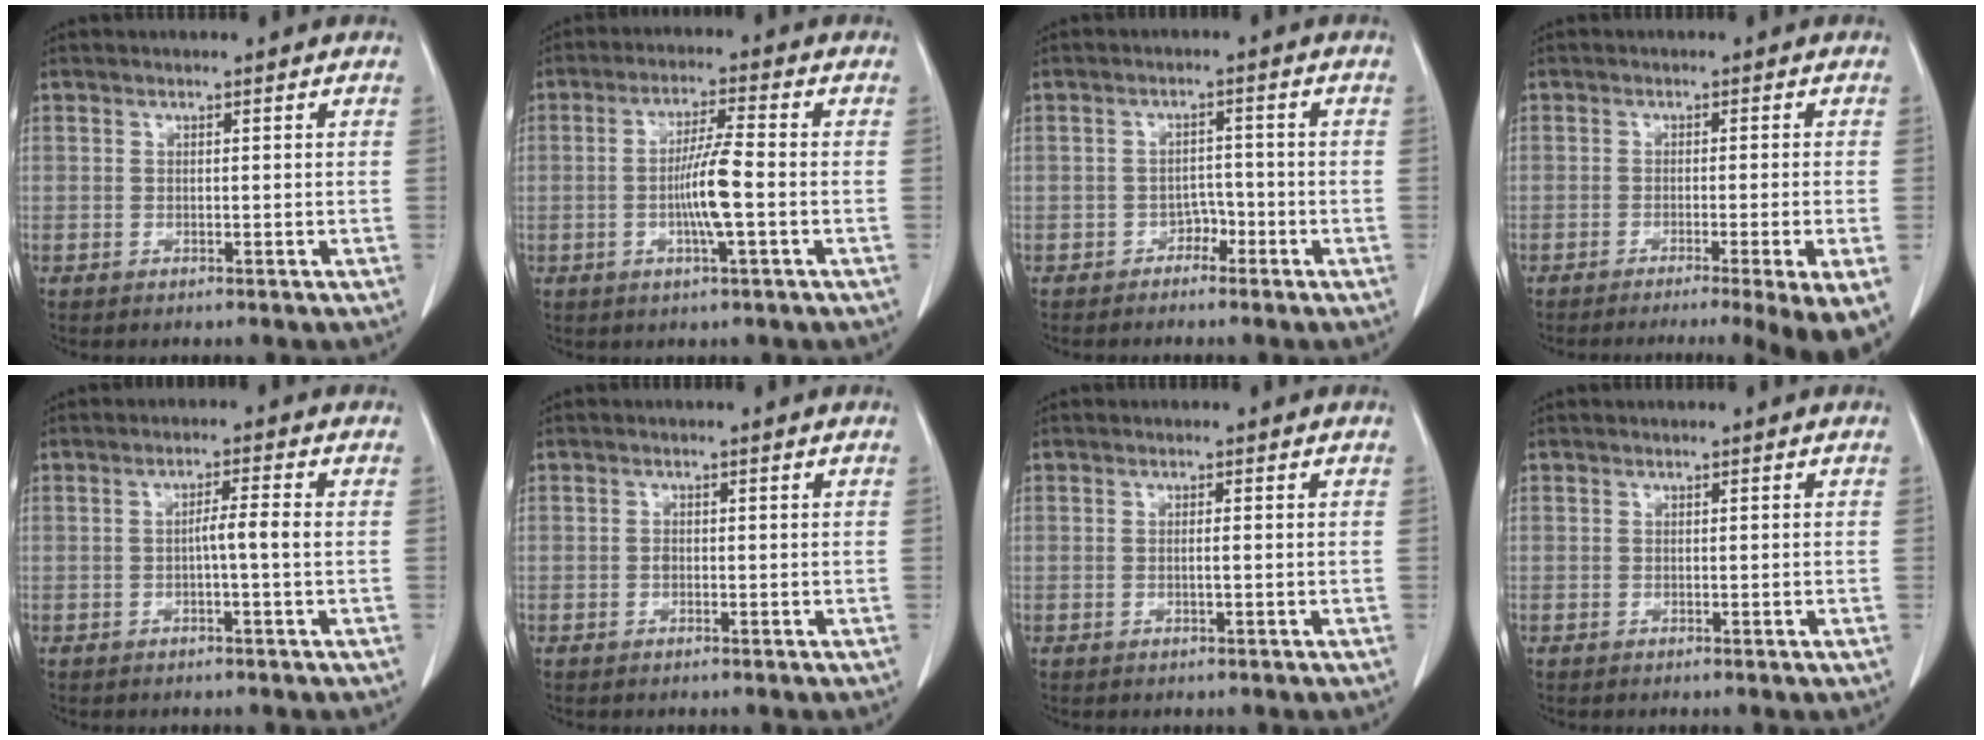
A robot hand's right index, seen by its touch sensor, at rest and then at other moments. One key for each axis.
{"total": 7.0, "fx": -1.3, "fy": 0.0, "fz": 6.8, "tx": -0.132, "ty": -0.004, "tz": -0.026}
{"total": 2.2, "fx": -1.6, "fy": 1.3, "fz": 0.7, "tx": -0.005, "ty": 0.008, "tz": -0.028}
{"total": 12.2, "fx": -8.5, "fy": -0.4, "fz": 8.8, "tx": -0.075, "ty": -0.024, "tz": -0.112}
{"total": 2.9, "fx": -0.4, "fy": -0.4, "fz": 2.9, "tx": -0.046, "ty": 0.004, "tz": -0.006}
{"total": 0.8, "fx": -0.1, "fy": 0.6, "fz": 0.5, "tx": -0.010, "ty": 0.002, "tz": -0.004}
{"total": 1.0, "fx": -0.1, "fy": -0.1, "fz": 0.9, "tx": -0.019, "ty": -0.002, "tz": -0.002}
{"total": 0.0}